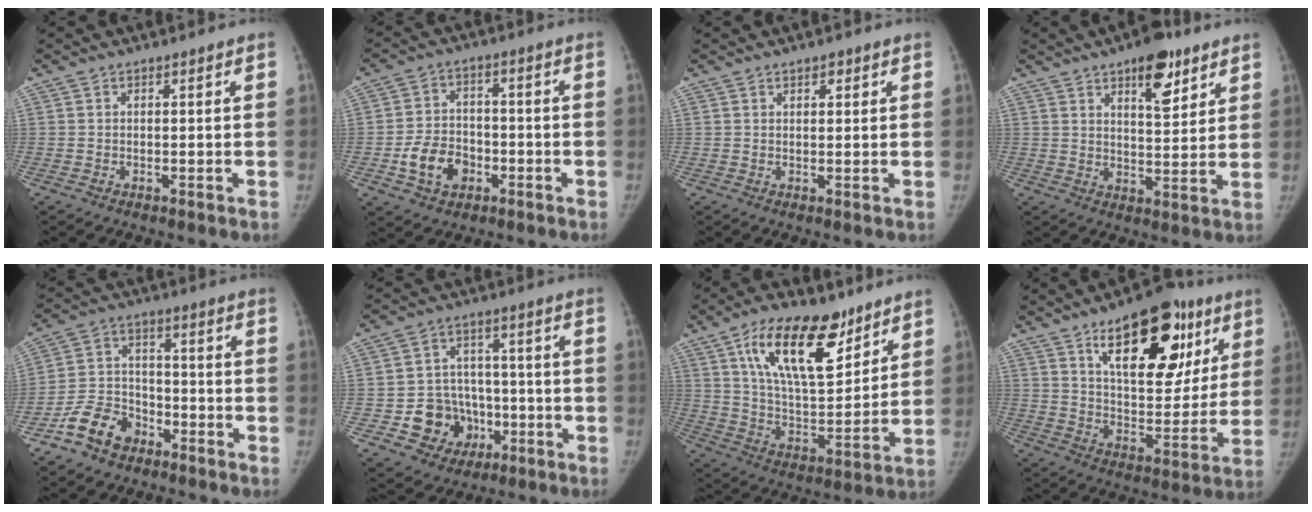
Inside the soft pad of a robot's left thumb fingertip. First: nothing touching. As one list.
[{"total": 9.2, "force": [-3.3, 7.0, 5.0], "torque": [-0.067, 0.020, -0.055]}, {"total": 2.1, "force": [1.2, 1.1, 1.3], "torque": [-0.012, -0.005, 0.018]}, {"total": 10.5, "force": [6.2, 4.4, 7.2], "torque": [-0.080, -0.034, 0.092]}, {"total": 9.8, "force": [-6.2, 6.5, 3.8], "torque": [-0.056, 0.047, -0.119]}, {"total": 11.2, "force": [-3.3, 9.9, 3.8], "torque": [-0.012, 0.033, -0.041]}, {"total": 20.4, "force": [11.4, 9.2, 14.1], "torque": [-0.200, -0.054, 0.205]}, {"total": 24.4, "force": [12.1, 11.8, 17.6], "torque": [-0.203, -0.032, 0.185]}]